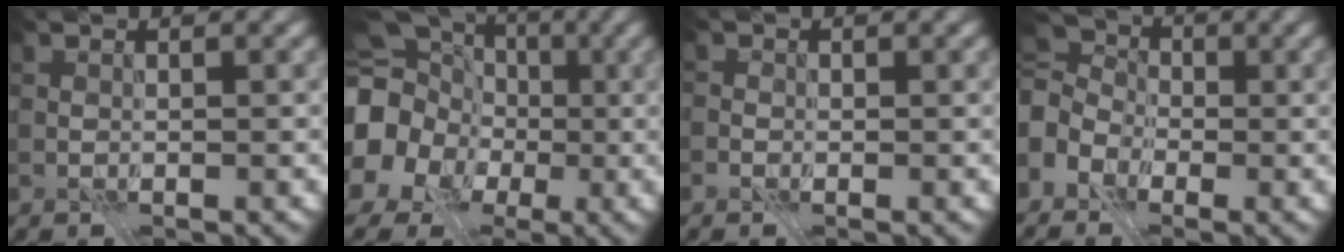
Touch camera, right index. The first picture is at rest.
{"total": 19.1, "force": [-2.1, 17.8, 6.5], "torque": [-0.183, -0.013, -0.076]}
{"total": 1.1, "force": [-0.3, 1.0, 0.3], "torque": [0.002, 0.000, -0.009]}
{"total": 6.0, "force": [-1.8, 4.5, 3.5], "torque": [-0.092, 0.000, -0.049]}